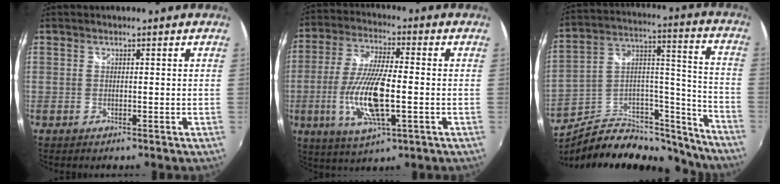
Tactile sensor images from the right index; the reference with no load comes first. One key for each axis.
{"total": 14.2, "fx": -3.3, "fy": 3.9, "fz": 13.3, "tx": -0.273, "ty": -0.013, "tz": -0.061}
{"total": 22.2, "fx": -18.3, "fy": 9.0, "fz": 8.8, "tx": -0.133, "ty": 0.061, "tz": -0.266}